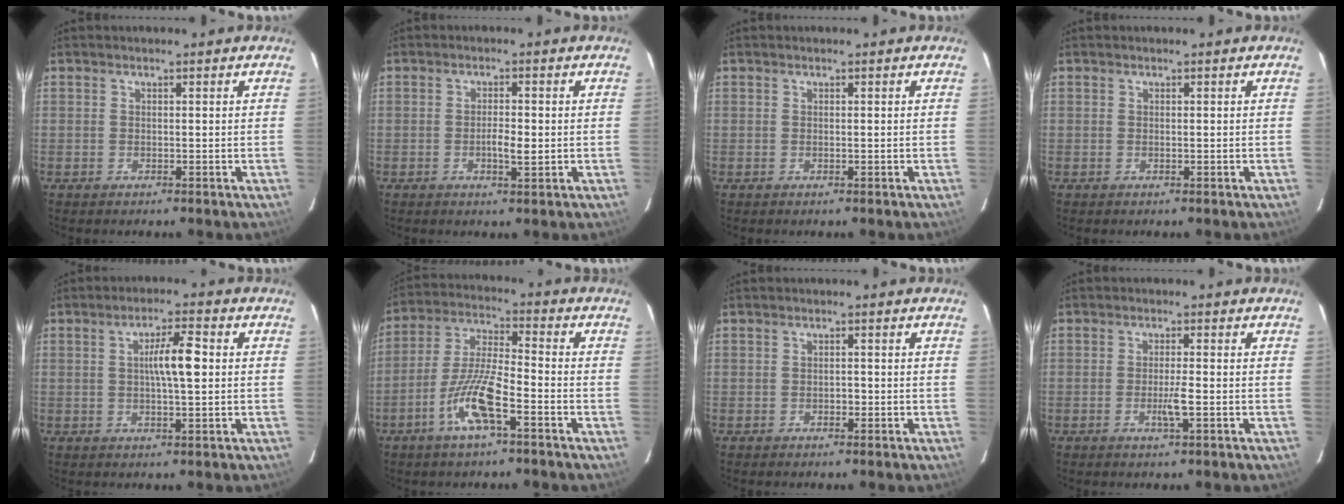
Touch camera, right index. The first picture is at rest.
{"total": 3.4, "force": [-0.5, 1.0, 3.2], "torque": [-0.060, 0.000, -0.006]}
{"total": 0.0}
{"total": 0.0}
{"total": 6.5, "force": [0.7, 1.2, 6.3], "torque": [-0.115, 0.013, 0.013]}
{"total": 10.8, "force": [-5.1, 2.0, 9.3], "torque": [-0.196, 0.000, -0.098]}
{"total": 1.3, "force": [-0.4, 0.8, 0.9], "torque": [-0.017, 0.003, -0.007]}
{"total": 3.2, "force": [-1.0, 0.3, 3.0], "torque": [-0.057, -0.001, -0.017]}